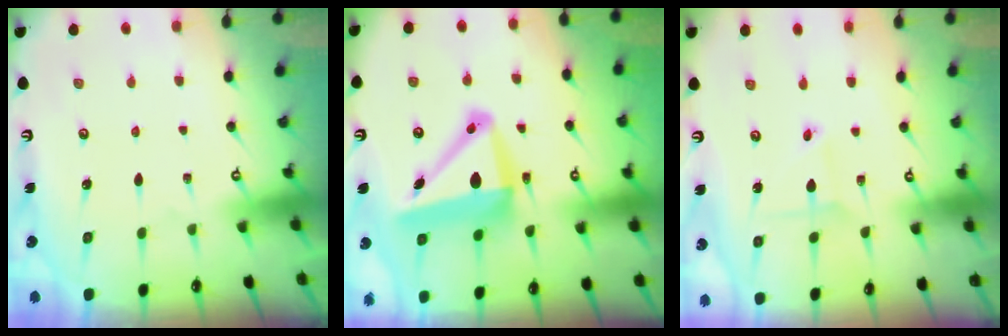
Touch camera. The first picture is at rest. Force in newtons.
{"total": 12.7, "press": 12.1, "slide": 3.8}
{"total": 2.3, "press": 2.3, "slide": 0.0}